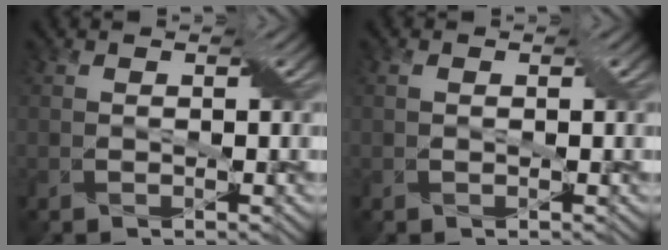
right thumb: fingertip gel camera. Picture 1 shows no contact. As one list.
[{"total": 1.1, "force": [0.3, 0.7, 0.8], "torque": [-0.017, 0.003, 0.007]}]